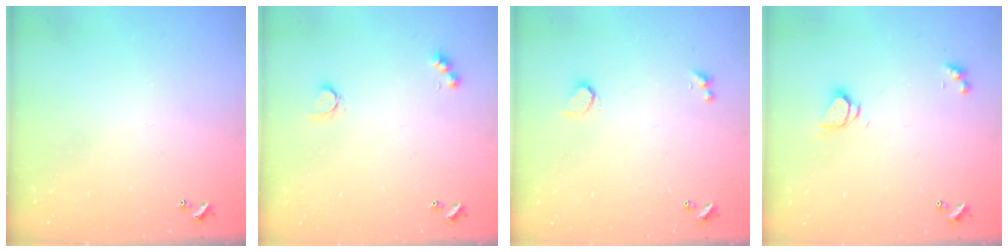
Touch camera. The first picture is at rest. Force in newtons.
{"total": 3.2, "press": 3.2, "slide": 0.6}
{"total": 1.0, "press": 0.8, "slide": 0.5}
{"total": 2.7, "press": 2.7, "slide": 0.3}